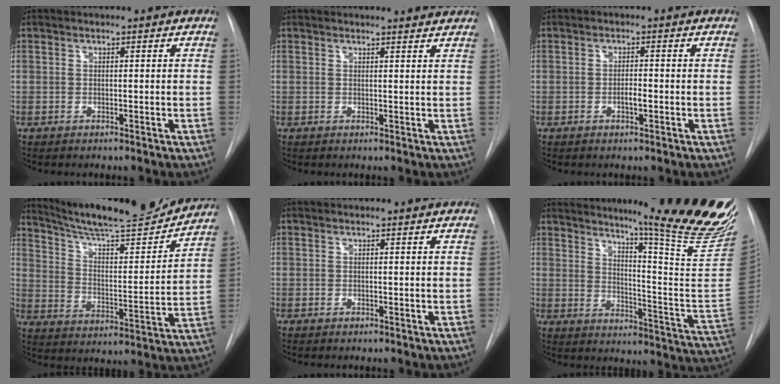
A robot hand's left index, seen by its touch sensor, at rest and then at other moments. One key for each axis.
{"total": 3.9, "fx": 3.9, "fy": 0.2, "fz": 0.5, "tx": -0.011, "ty": -0.002, "tz": 0.033}
{"total": 1.5, "fx": -0.5, "fy": 0.4, "fz": 1.4, "tx": -0.024, "ty": 0.001, "tz": -0.009}
{"total": 19.2, "fx": 17.9, "fy": 1.7, "fz": 7.0, "tx": -0.119, "ty": -0.020, "tz": 0.269}
{"total": 0.0}
{"total": 22.8, "fx": 19.1, "fy": -0.8, "fz": 12.5, "tx": -0.171, "ty": -0.121, "tz": 0.237}